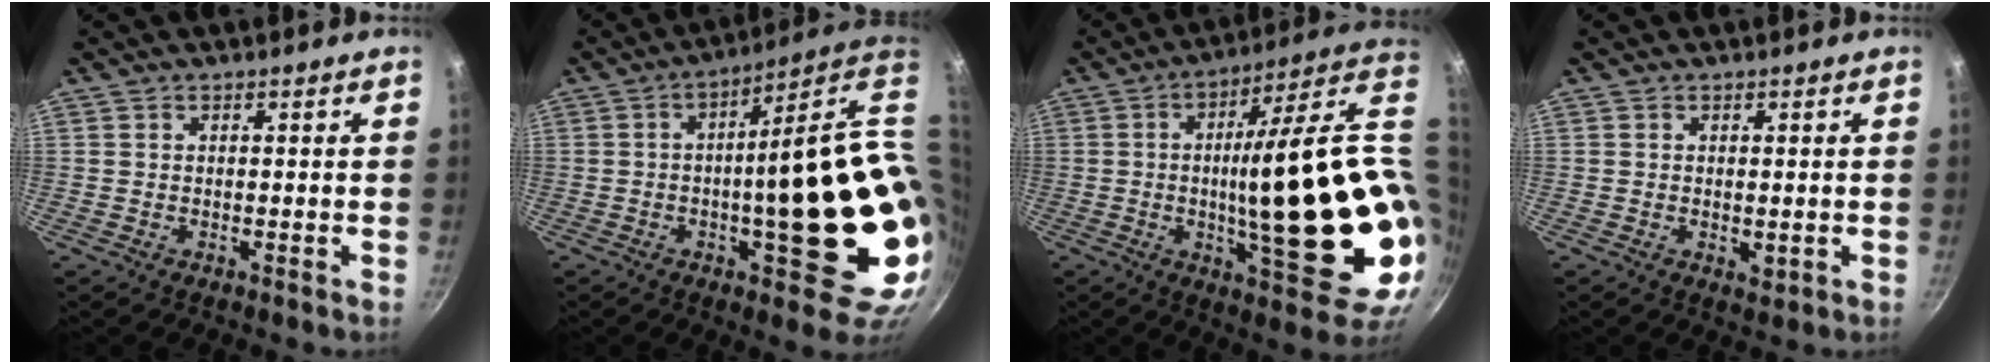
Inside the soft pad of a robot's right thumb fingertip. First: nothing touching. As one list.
[{"total": 25.2, "force": [-0.8, 6.4, 24.4], "torque": [-0.303, -0.006, -0.004]}, {"total": 28.5, "force": [-0.2, 6.2, 27.8], "torque": [-0.401, -0.011, 0.004]}, {"total": 1.7, "force": [0.0, 1.0, 1.4], "torque": [-0.020, -0.005, 0.001]}]